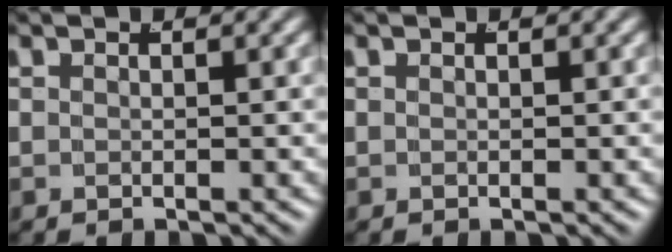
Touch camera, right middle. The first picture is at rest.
{"total": 0.0}